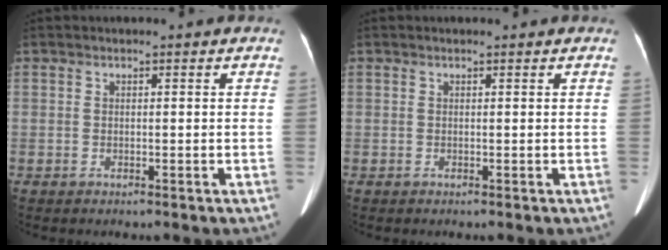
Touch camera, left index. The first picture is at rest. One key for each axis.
{"total": 0.7, "fx": 0.6, "fy": 0.0, "fz": 0.2, "tx": -0.007, "ty": 0.008, "tz": 0.012}